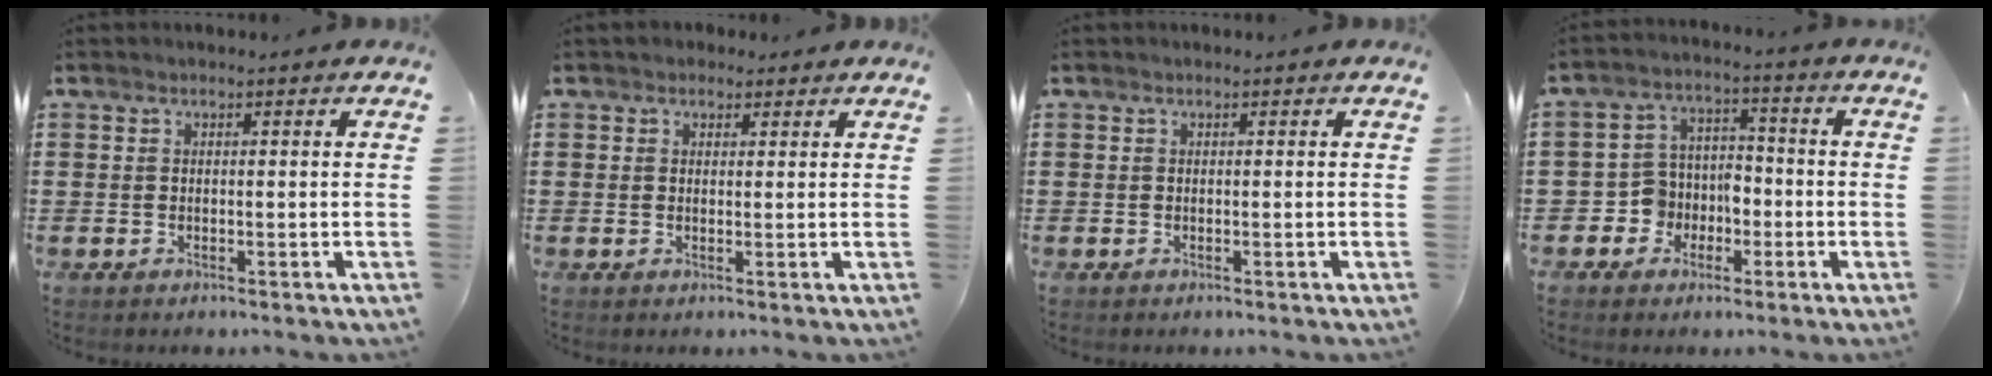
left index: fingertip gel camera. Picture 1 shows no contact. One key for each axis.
{"total": 1.5, "fx": 1.2, "fy": 0.9, "fz": 0.2, "tx": 0.001, "ty": 0.004, "tz": 0.021}
{"total": 0.0}
{"total": 5.5, "fx": -2.3, "fy": 4.9, "fz": 1.2, "tx": -0.044, "ty": 0.010, "tz": -0.047}